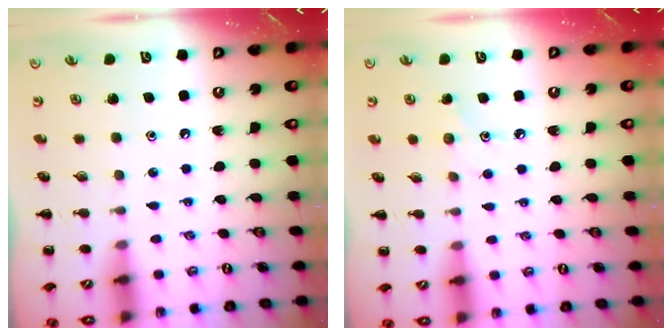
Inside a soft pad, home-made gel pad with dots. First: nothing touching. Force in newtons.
{"total": 4.4, "press": 4.1, "slide": 1.6}